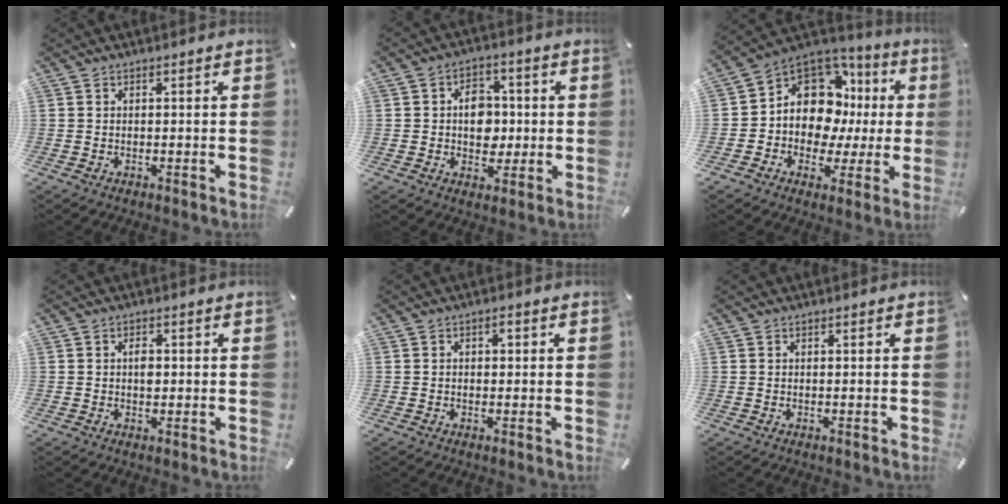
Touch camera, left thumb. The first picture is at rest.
{"total": 8.0, "force": [-0.1, 6.4, 4.9], "torque": [-0.066, 0.006, -0.002]}
{"total": 12.7, "force": [2.5, 10.7, 6.5], "torque": [-0.098, -0.031, 0.050]}
{"total": 2.4, "force": [0.0, 1.6, 1.8], "torque": [-0.020, -0.004, -0.004]}
{"total": 1.5, "force": [0.2, 1.0, 1.1], "torque": [-0.014, 0.005, -0.001]}
{"total": 0.0}